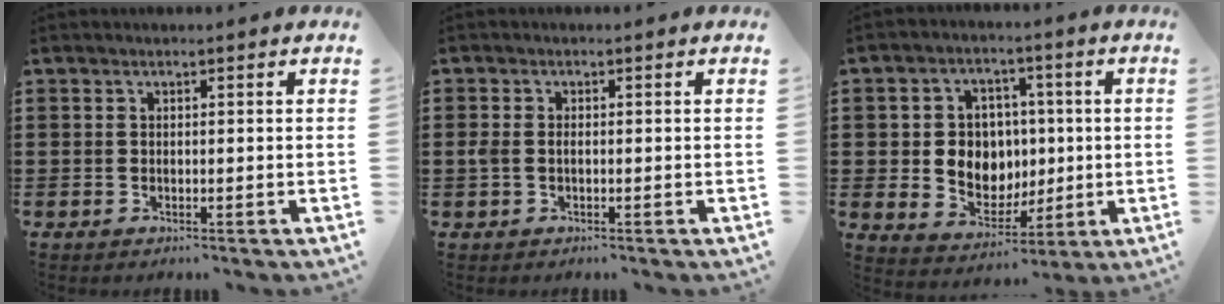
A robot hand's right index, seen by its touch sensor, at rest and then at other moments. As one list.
[{"total": 1.4, "force": [-0.2, 0.8, 1.1], "torque": [-0.031, -0.001, -0.007]}, {"total": 7.1, "force": [0.6, 6.5, 2.8], "torque": [-0.065, 0.013, 0.012]}]